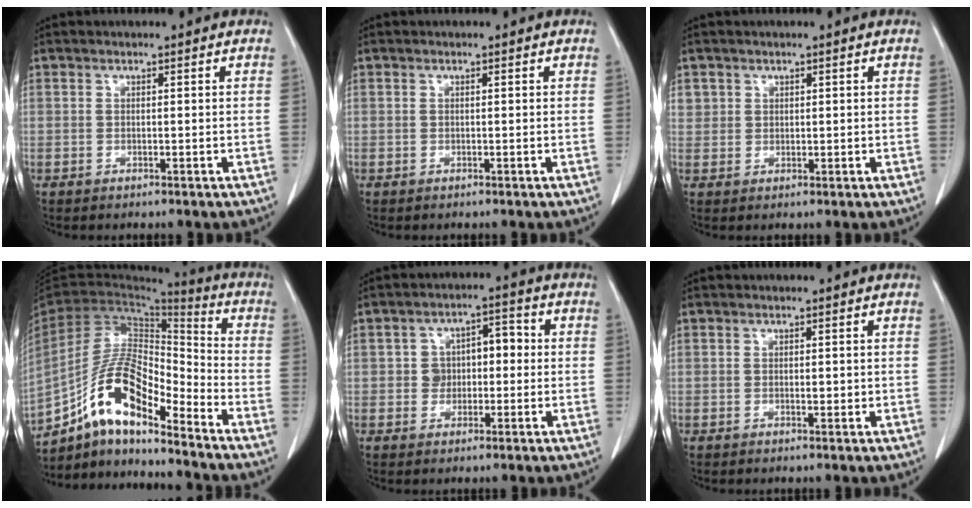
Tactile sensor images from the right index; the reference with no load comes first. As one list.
[{"total": 0.0}, {"total": 2.0, "force": [1.0, 1.7, 0.2], "torque": [0.010, 0.002, 0.017]}, {"total": 14.0, "force": [-9.7, 3.5, 9.5], "torque": [-0.179, 0.023, -0.175]}, {"total": 5.4, "force": [-0.2, 4.2, 3.4], "torque": [-0.053, 0.035, 0.000]}, {"total": 0.8, "force": [0.0, 0.2, 0.8], "torque": [-0.014, -0.001, 0.002]}]